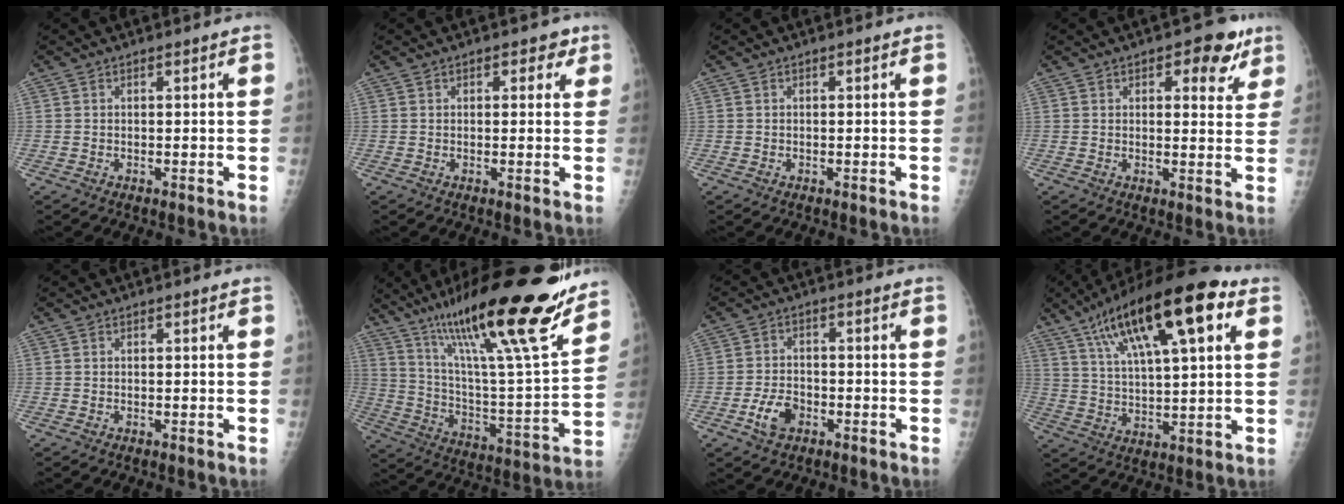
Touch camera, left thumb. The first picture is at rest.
{"total": 2.9, "force": [1.4, 1.9, 1.7], "torque": [0.002, -0.001, 0.013]}
{"total": 0.0}
{"total": 7.3, "force": [3.9, 3.7, 5.0], "torque": [-0.026, -0.013, 0.042]}
{"total": 0.0}
{"total": 29.4, "force": [20.6, 4.1, 20.5], "torque": [-0.313, -0.062, 0.338]}
{"total": 5.7, "force": [-2.6, 3.7, 3.4], "torque": [-0.058, 0.017, -0.047]}
{"total": 22.9, "force": [10.6, 7.4, 18.9], "torque": [-0.299, 0.002, 0.177]}